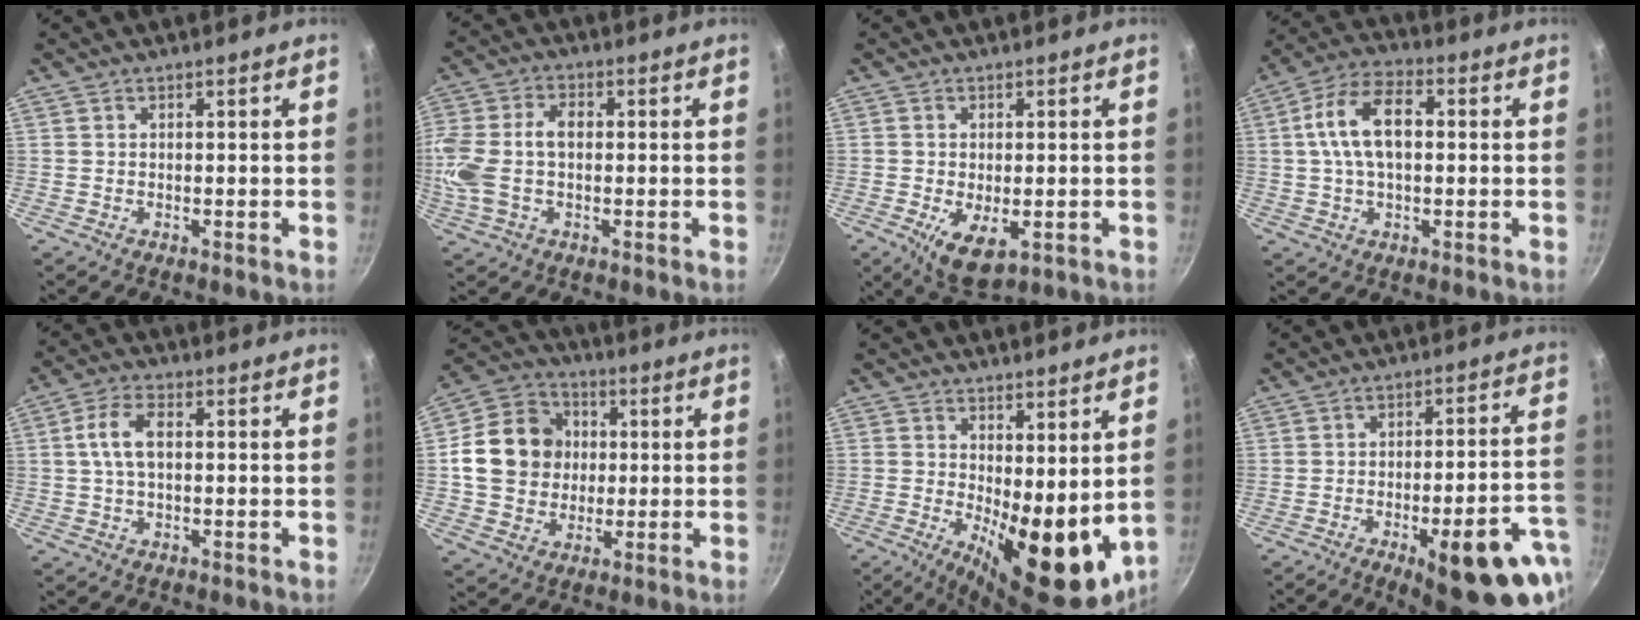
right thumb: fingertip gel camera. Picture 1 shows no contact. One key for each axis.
{"total": 11.6, "fx": -0.3, "fy": 7.0, "fz": 9.2, "tx": -0.189, "ty": 0.018, "tz": -0.016}
{"total": 7.4, "fx": -2.0, "fy": 3.9, "fz": 6.0, "tx": -0.094, "ty": -0.015, "tz": -0.020}
{"total": 12.0, "fx": 1.3, "fy": 6.8, "fz": 9.8, "tx": -0.168, "ty": 0.027, "tz": 0.014}
{"total": 6.2, "fx": 0.6, "fy": 3.4, "fz": 5.2, "tx": -0.104, "ty": 0.016, "tz": 0.007}
{"total": 15.3, "fx": 1.0, "fy": 13.3, "fz": 7.5, "tx": -0.103, "ty": 0.021, "tz": 0.011}
{"total": 14.7, "fx": 0.8, "fy": 6.4, "fz": 13.3, "tx": -0.141, "ty": -0.026, "tz": 0.027}
{"total": 21.0, "fx": -9.1, "fy": 6.9, "fz": 17.6, "tx": -0.183, "ty": 0.033, "tz": -0.113}